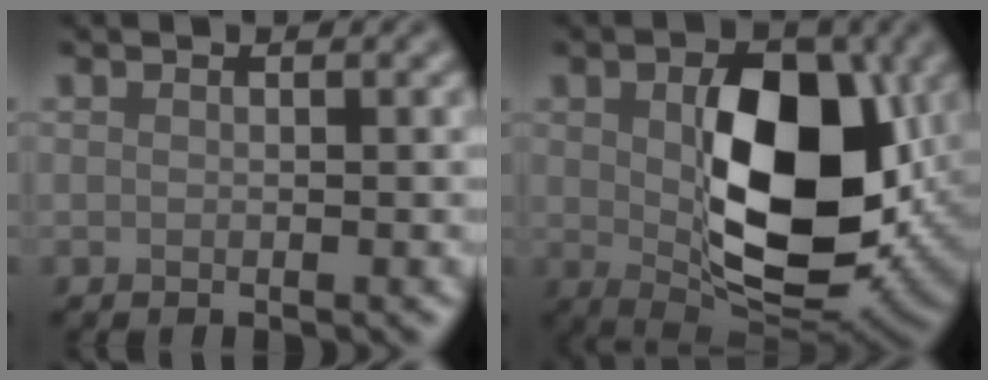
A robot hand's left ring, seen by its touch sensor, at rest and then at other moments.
{"total": 11.9, "force": [0.7, 7.0, 9.6], "torque": [-0.148, -0.014, 0.028]}